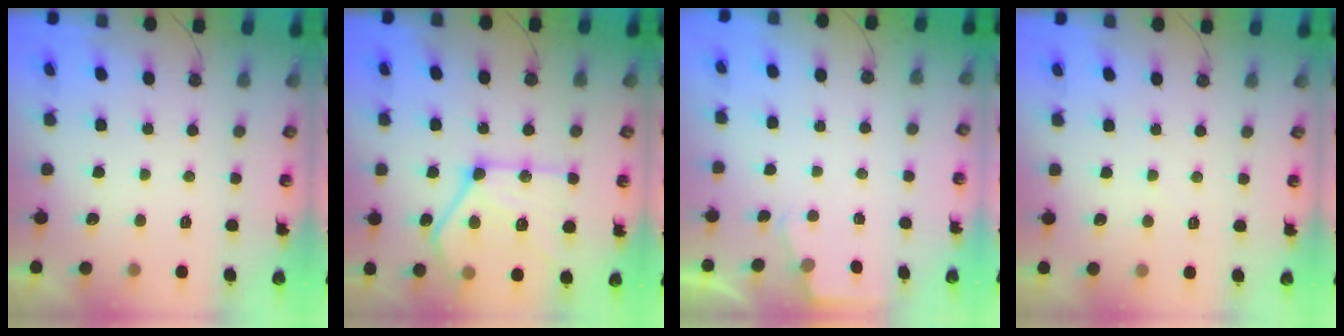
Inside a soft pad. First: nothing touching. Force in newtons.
{"total": 23.1, "press": 23.1, "slide": 2.0}
{"total": 2.1, "press": 2.1, "slide": 0.3}
{"total": 2.8, "press": 2.7, "slide": 0.4}